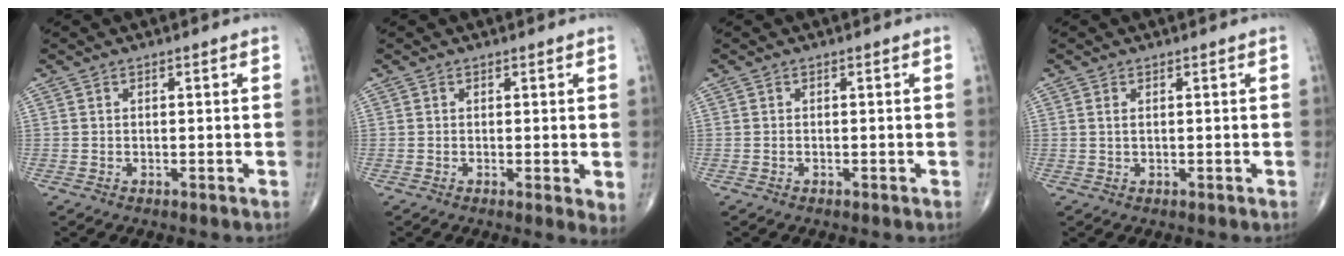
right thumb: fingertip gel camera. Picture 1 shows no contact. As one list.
[{"total": 2.6, "force": [0.0, 0.7, 2.5], "torque": [-0.039, -0.011, -0.002]}, {"total": 0.0}, {"total": 0.9, "force": [0.3, 0.4, 0.7], "torque": [-0.017, 0.004, 0.008]}]